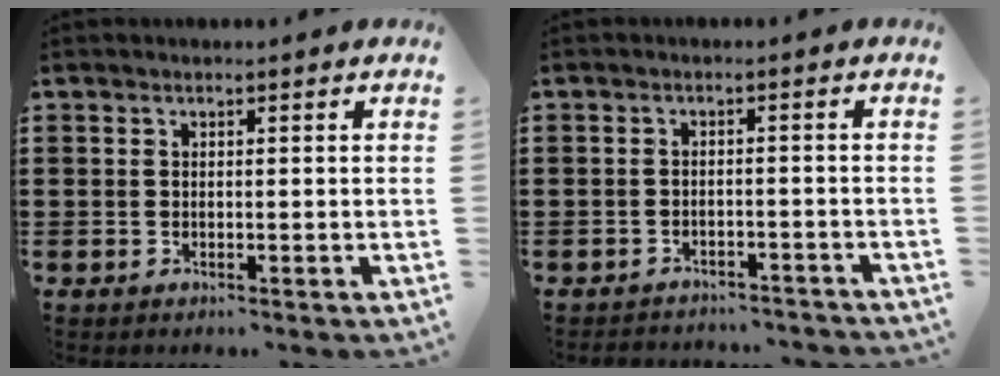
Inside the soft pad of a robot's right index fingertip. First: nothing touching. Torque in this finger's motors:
{"motor_torque": [-2.14, 0.00, -0.71, -0.21]}